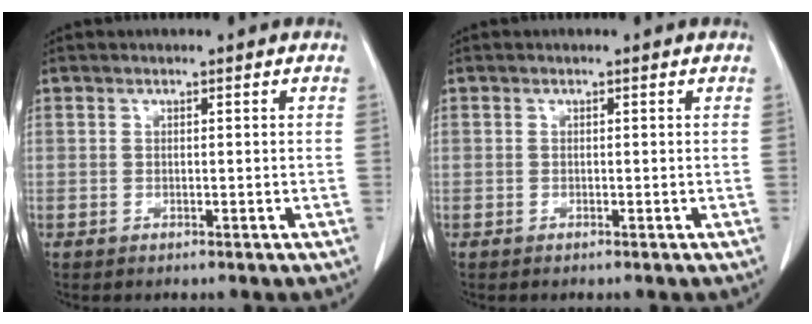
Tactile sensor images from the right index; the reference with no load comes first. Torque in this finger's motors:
{"motor_torque": [-0.75, 0.41, -0.60, -0.21]}